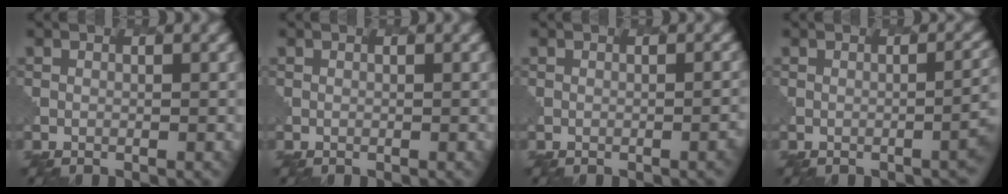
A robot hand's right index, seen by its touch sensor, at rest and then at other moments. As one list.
[{"total": 0.0}, {"total": 1.1, "force": [-0.5, 0.3, 1.0], "torque": [-0.009, 0.003, -0.009]}, {"total": 2.6, "force": [-0.9, 1.0, 2.3], "torque": [-0.010, 0.006, -0.013]}]